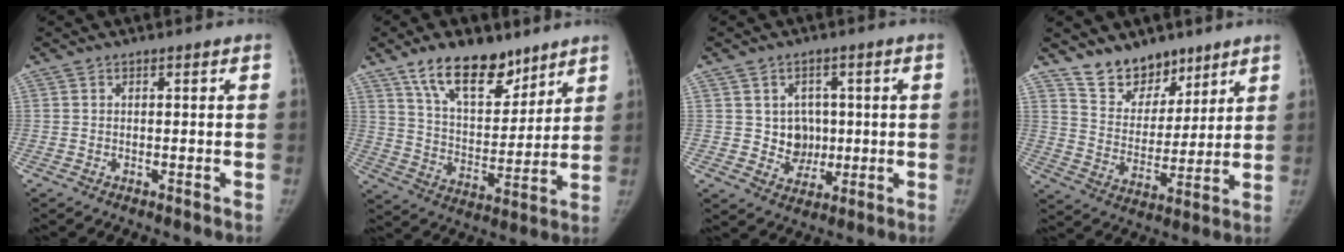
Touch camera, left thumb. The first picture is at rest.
{"total": 15.7, "force": [10.8, 7.7, 8.4], "torque": [-0.095, -0.064, 0.191]}
{"total": 6.2, "force": [0.5, 5.7, 2.5], "torque": [0.002, 0.000, 0.013]}
{"total": 11.1, "force": [8.6, 6.3, 2.9], "torque": [-0.002, -0.067, 0.162]}